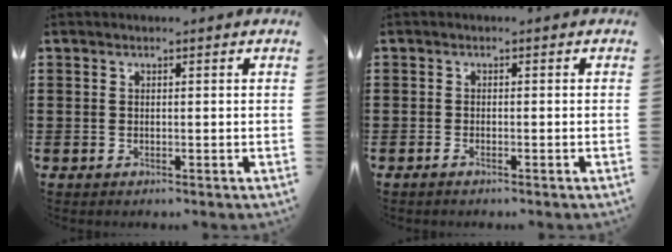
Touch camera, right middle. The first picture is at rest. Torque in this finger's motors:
{"motor_torque": [-0.26, 0.53, -0.03, -0.01]}